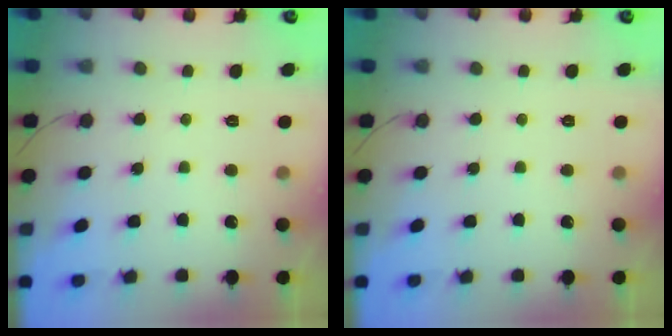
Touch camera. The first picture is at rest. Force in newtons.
{"total": 0.0}